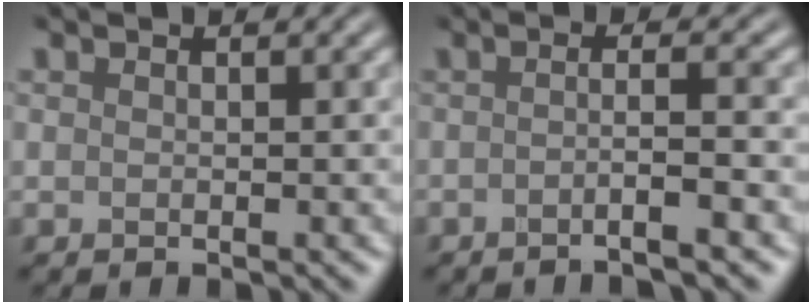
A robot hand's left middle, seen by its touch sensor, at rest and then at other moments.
{"total": 4.0, "force": [-1.0, 0.8, 3.8], "torque": [-0.040, -0.004, -0.029]}